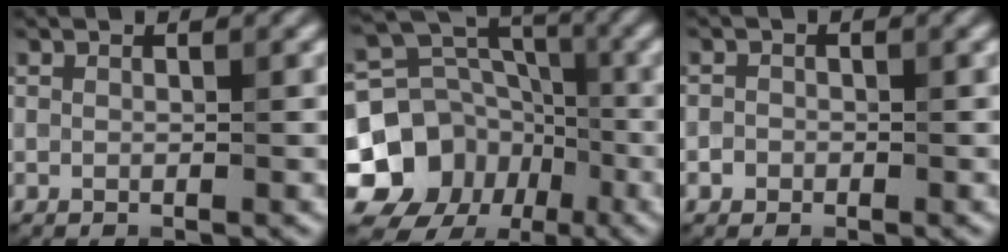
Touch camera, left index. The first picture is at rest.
{"total": 11.1, "force": [-4.5, 9.5, 3.6], "torque": [-0.086, 0.015, -0.095]}
{"total": 0.9, "force": [-0.4, 0.8, 0.1], "torque": [0.005, -0.001, -0.009]}